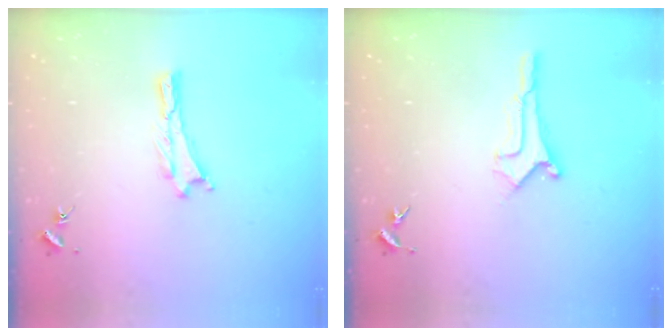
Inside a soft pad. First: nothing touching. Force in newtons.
{"total": 0.9, "press": 0.9, "slide": 0.1}